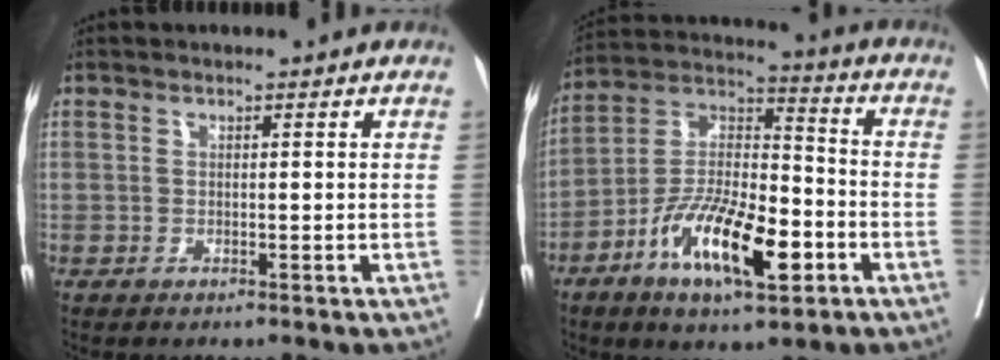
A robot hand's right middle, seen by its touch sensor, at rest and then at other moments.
{"total": 15.7, "force": [-6.9, 4.7, 13.2], "torque": [-0.254, 0.000, -0.119]}